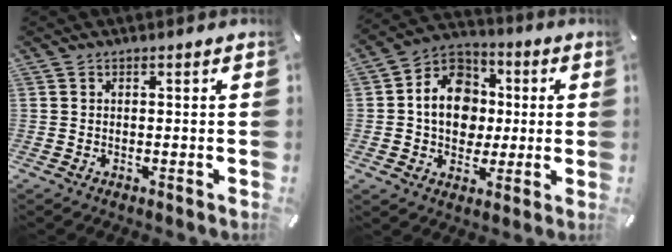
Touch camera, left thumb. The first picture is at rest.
{"total": 13.1, "force": [-0.6, 11.1, 6.9], "torque": [-0.134, 0.016, -0.013]}